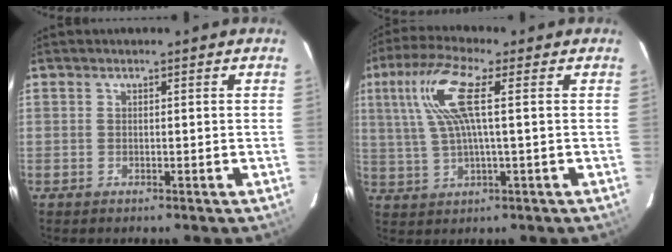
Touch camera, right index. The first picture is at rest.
{"total": 10.6, "force": [2.5, 1.7, 10.2], "torque": [-0.203, 0.014, 0.054]}